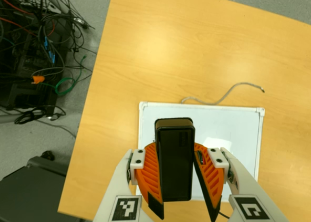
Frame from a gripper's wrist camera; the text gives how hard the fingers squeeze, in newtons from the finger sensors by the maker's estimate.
{"total": 7.4, "left": 8.0, "right": 6.8}